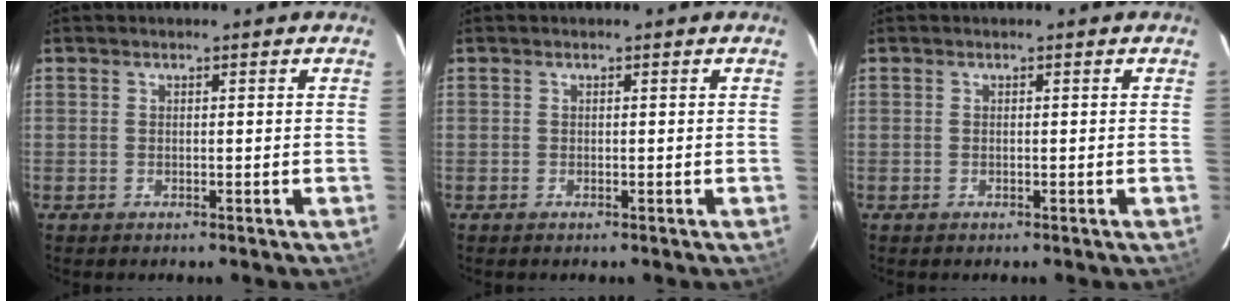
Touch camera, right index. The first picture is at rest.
{"total": 0.0}
{"total": 0.0}